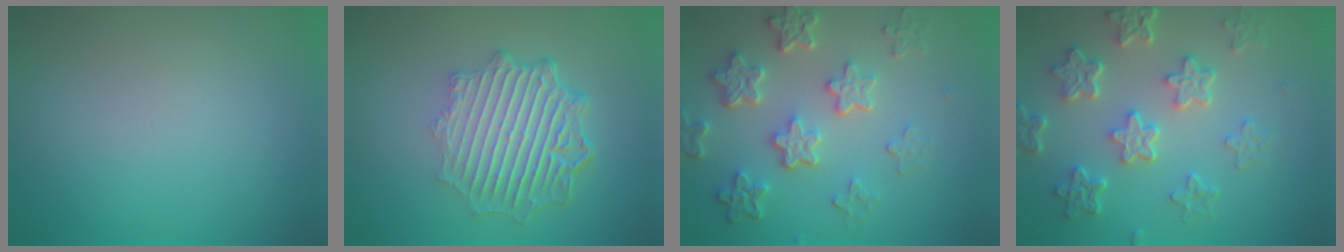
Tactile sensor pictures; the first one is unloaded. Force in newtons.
{"total": 6.9, "press": 5.0, "slide": 4.7}
{"total": 5.8, "press": 4.4, "slide": 3.8}
{"total": 5.8, "press": 4.4, "slide": 3.8}